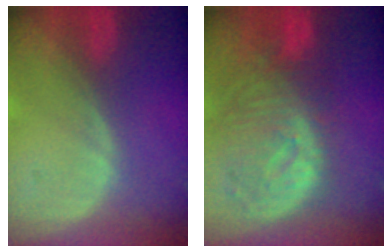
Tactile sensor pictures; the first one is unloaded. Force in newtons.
{"total": 11.2, "press": 9.8, "slide": 5.4}